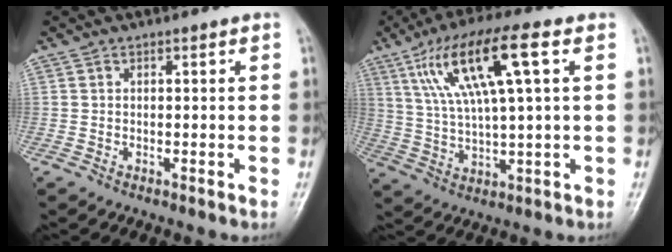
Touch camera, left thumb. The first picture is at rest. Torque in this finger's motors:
{"motor_torque": [0.77, 0.92, 1.39, -1.38, 0.40]}